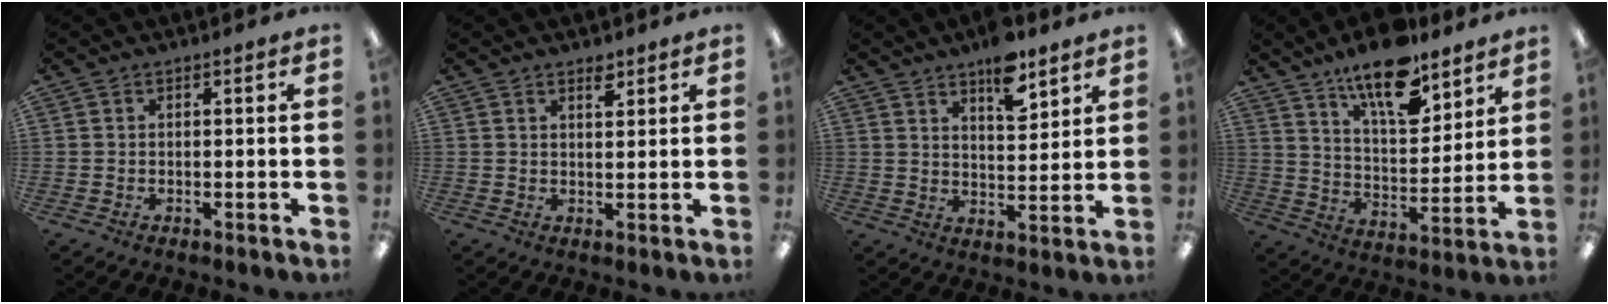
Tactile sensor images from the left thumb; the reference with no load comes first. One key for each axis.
{"total": 2.9, "fx": 2.2, "fy": 1.1, "fz": 1.5, "tx": -0.009, "ty": -0.009, "tz": 0.035}
{"total": 9.4, "fx": 6.9, "fy": 3.6, "fz": 5.2, "tx": -0.070, "ty": -0.040, "tz": 0.117}
{"total": 15.5, "fx": 11.8, "fy": 5.6, "fz": 8.3, "tx": -0.138, "ty": -0.066, "tz": 0.204}